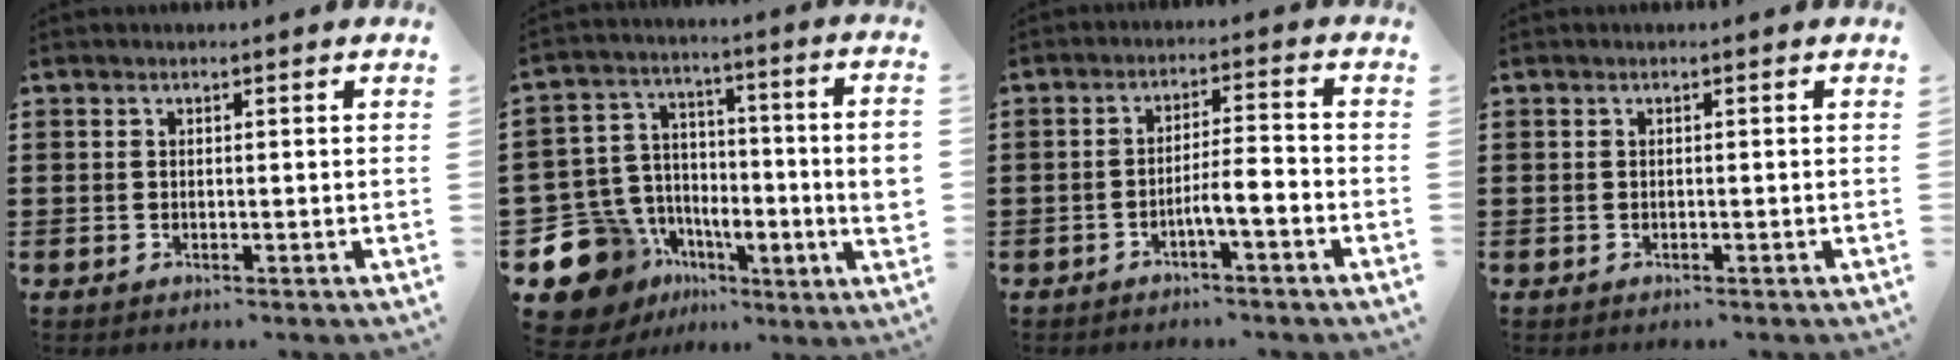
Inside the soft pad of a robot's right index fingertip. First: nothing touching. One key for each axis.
{"total": 14.5, "fx": -6.3, "fy": 10.4, "fz": 7.8, "tx": -0.214, "ty": 0.018, "tz": -0.112}
{"total": 4.4, "fx": -2.3, "fy": 0.2, "fz": 3.7, "tx": -0.064, "ty": -0.002, "tz": -0.043}
{"total": 0.0}